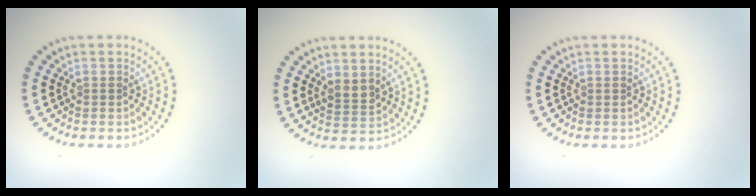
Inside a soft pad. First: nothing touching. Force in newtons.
{"total": 1.7, "press": 1.5, "slide": 0.8}
{"total": 0.0}